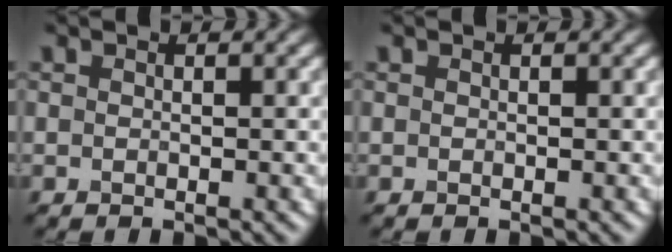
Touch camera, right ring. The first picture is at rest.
{"total": 0.0}